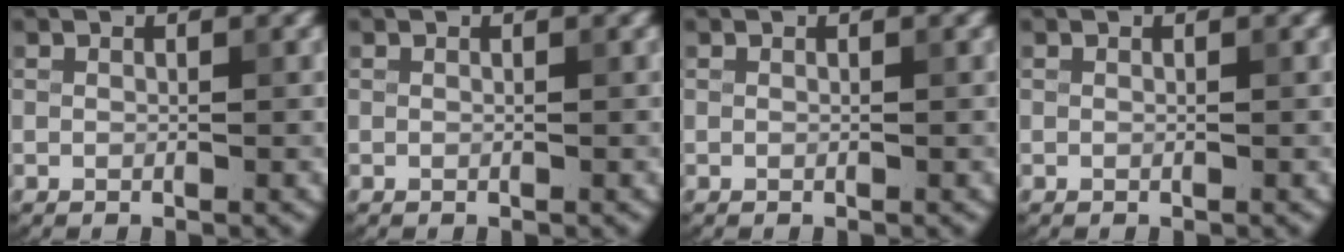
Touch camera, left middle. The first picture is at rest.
{"total": 0.0}
{"total": 0.0}
{"total": 0.0}